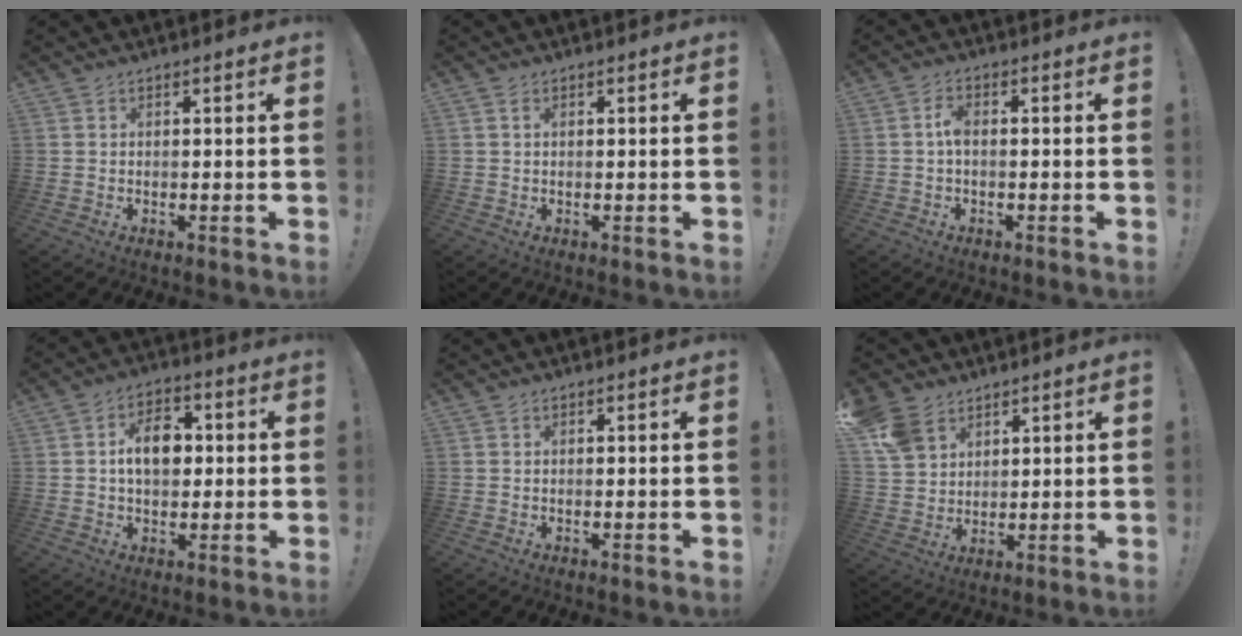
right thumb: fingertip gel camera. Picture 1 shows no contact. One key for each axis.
{"total": 1.0, "fx": 0.4, "fy": 0.5, "fz": 0.8, "tx": -0.009, "ty": 0.000, "tz": 0.004}
{"total": 3.6, "fx": -0.1, "fy": 1.7, "fz": 3.2, "tx": -0.067, "ty": 0.007, "tz": -0.004}
{"total": 10.1, "fx": 0.8, "fy": 7.0, "fz": 7.2, "tx": -0.099, "ty": 0.012, "tz": 0.014}
{"total": 0.0}
{"total": 9.2, "fx": 5.8, "fy": 6.4, "fz": 3.2, "tx": -0.055, "ty": -0.028, "tz": 0.119}